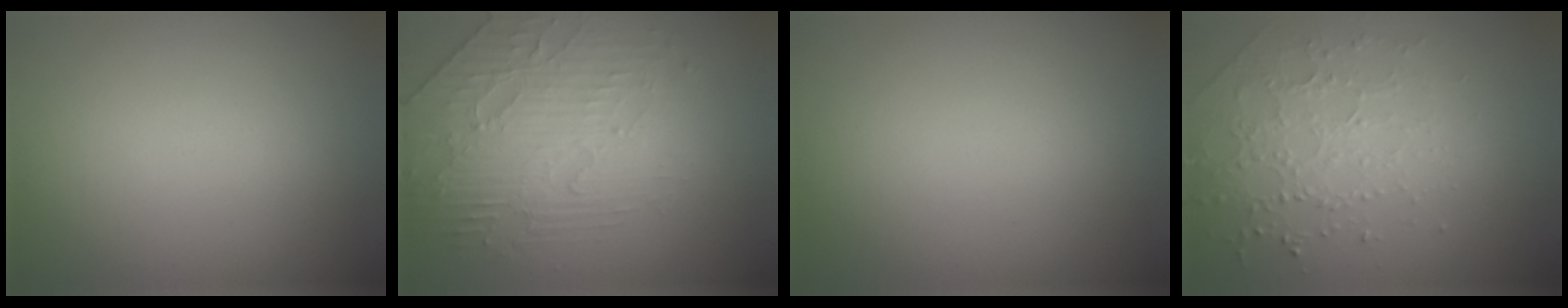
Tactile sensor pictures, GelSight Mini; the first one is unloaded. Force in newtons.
{"total": 4.1, "press": 3.7, "slide": 1.8}
{"total": 0.0}
{"total": 2.1, "press": 1.9, "slide": 0.9}